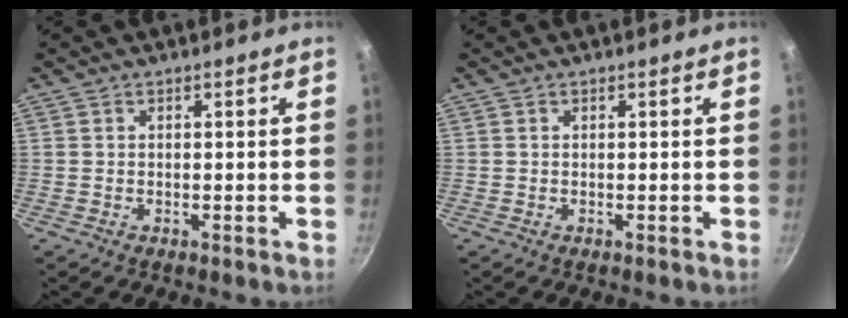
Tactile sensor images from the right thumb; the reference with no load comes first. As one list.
[{"total": 0.0}]